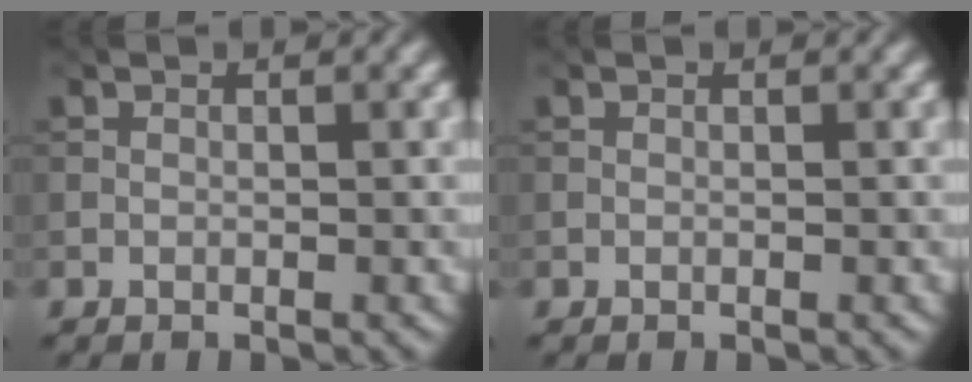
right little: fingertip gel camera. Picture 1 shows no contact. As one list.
[{"total": 0.0}]